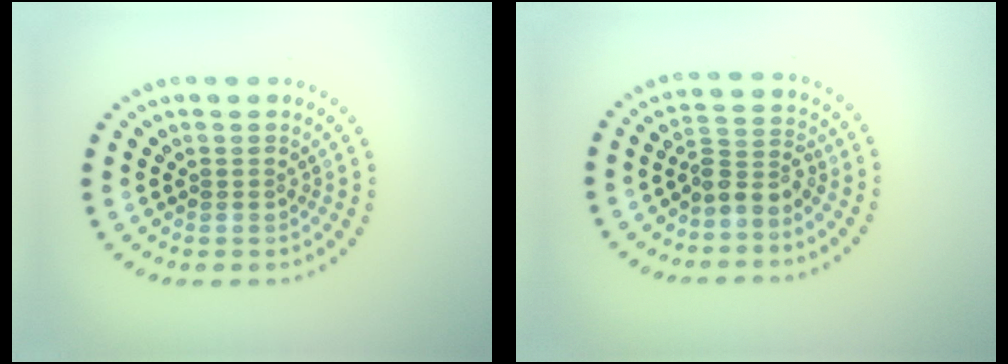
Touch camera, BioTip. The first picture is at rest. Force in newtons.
{"total": 2.6, "press": 1.9, "slide": 1.8}